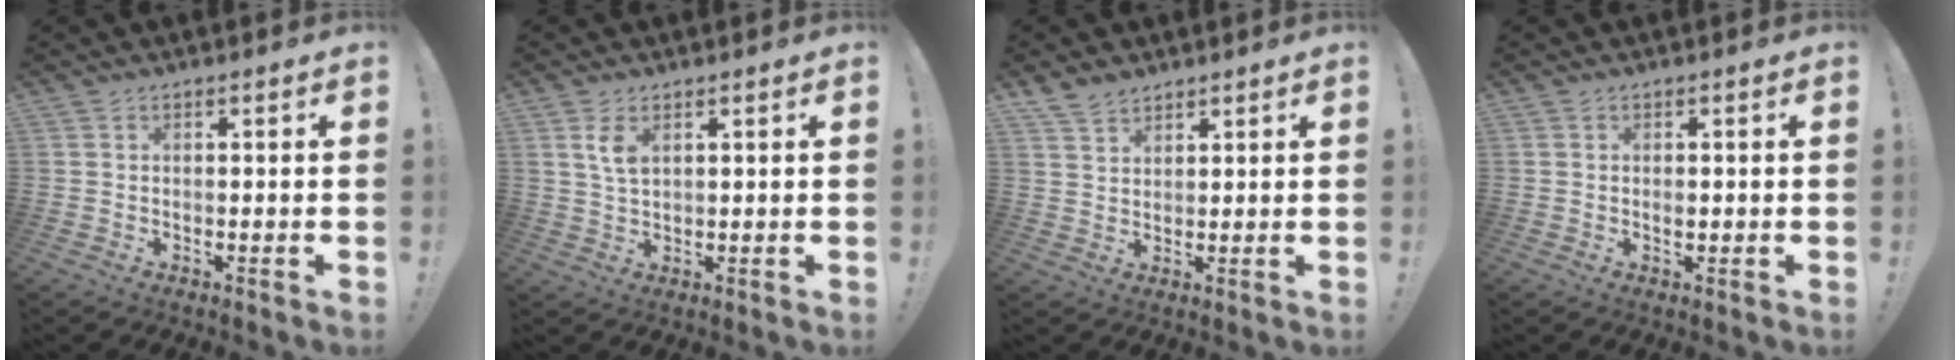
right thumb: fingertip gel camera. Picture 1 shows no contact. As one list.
[{"total": 4.6, "force": [2.1, 2.3, 3.3], "torque": [-0.056, -0.007, 0.035]}, {"total": 5.0, "force": [4.1, 2.7, 1.4], "torque": [-0.024, -0.020, 0.078]}, {"total": 0.9, "force": [-0.1, 0.5, 0.8], "torque": [-0.008, 0.000, -0.004]}]